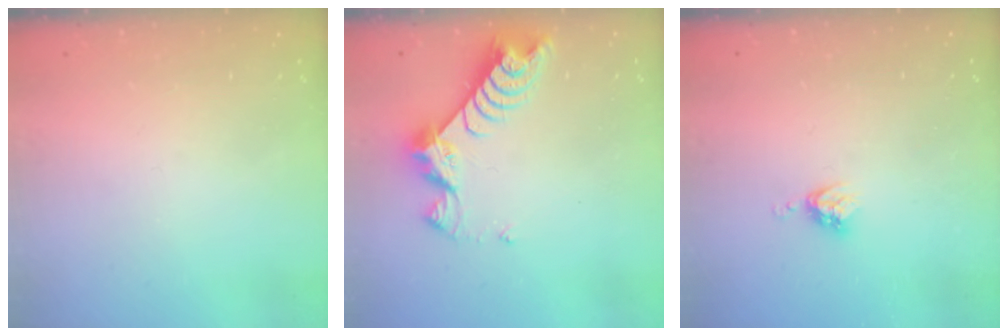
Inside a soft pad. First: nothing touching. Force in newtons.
{"total": 8.1, "press": 8.1, "slide": 0.8}
{"total": 4.0, "press": 4.0, "slide": 0.5}